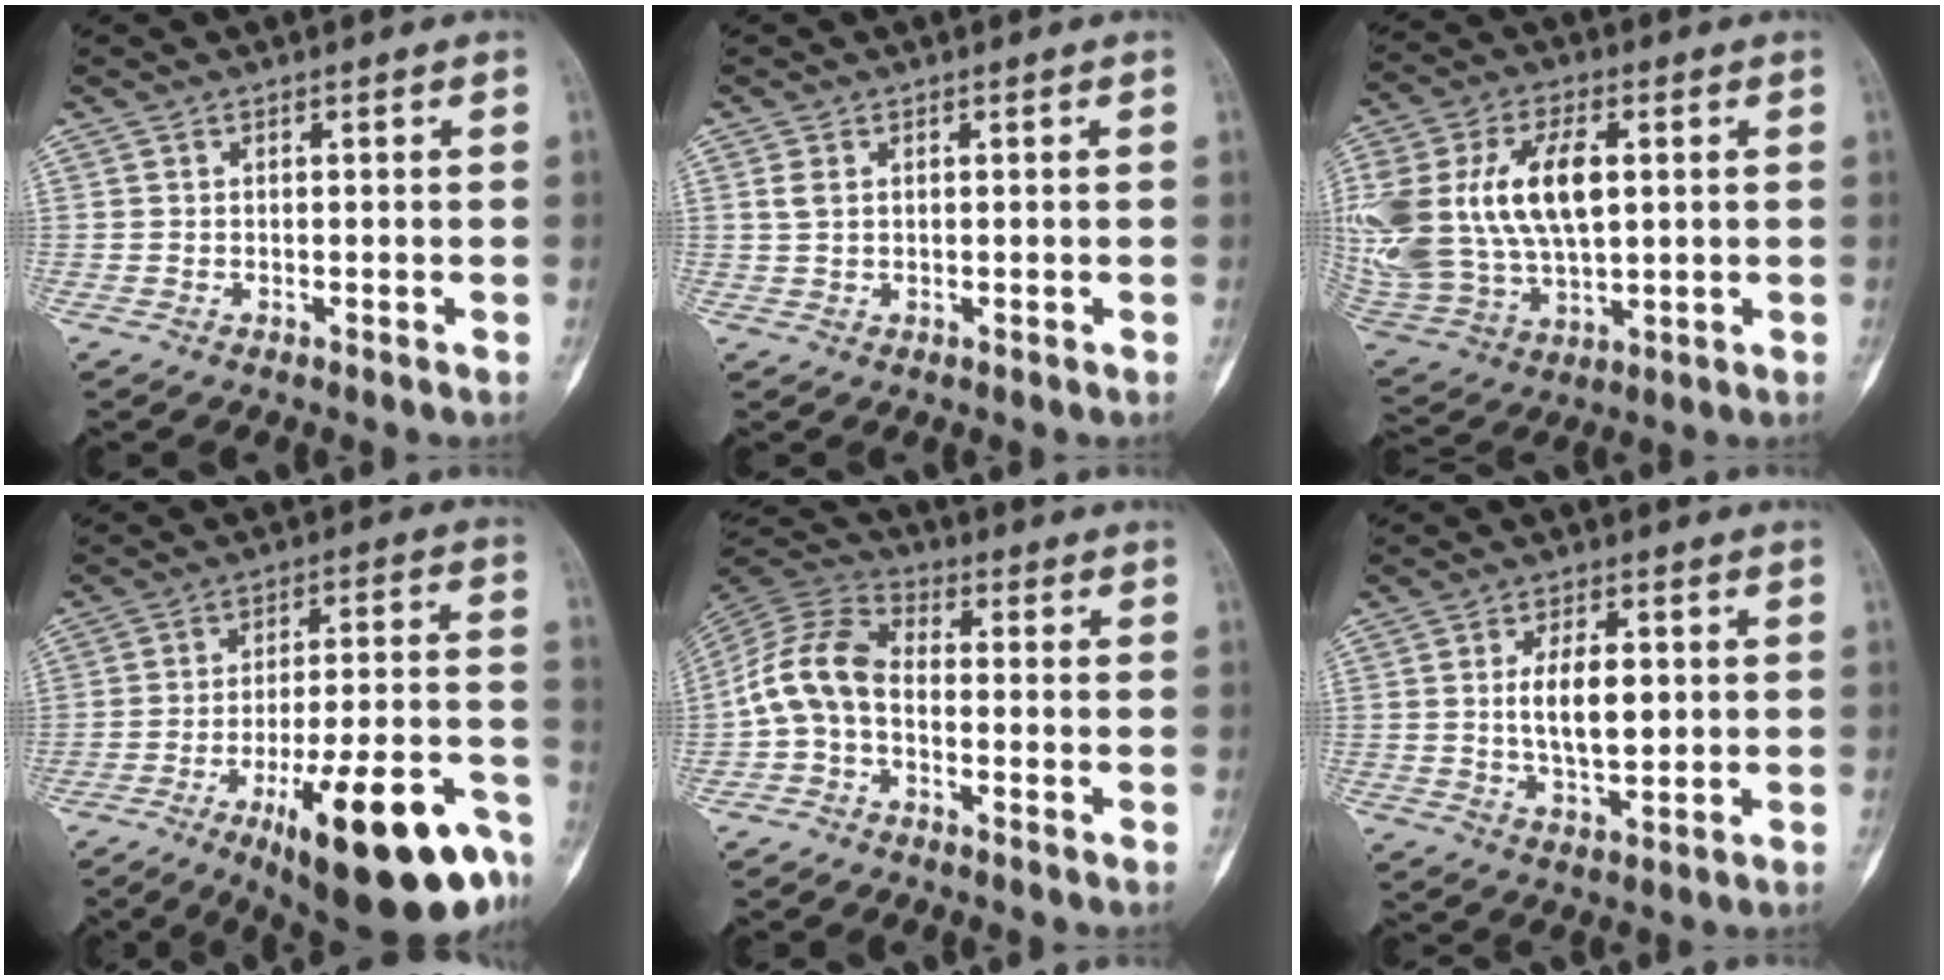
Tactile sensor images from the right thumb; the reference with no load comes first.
{"total": 2.1, "force": [0.6, 1.4, 1.5], "torque": [-0.036, 0.003, 0.014]}
{"total": 24.8, "force": [4.3, 14.5, 19.7], "torque": [-0.434, 0.005, 0.090]}
{"total": 24.3, "force": [-13.1, 6.4, 19.3], "torque": [-0.223, 0.072, -0.189]}
{"total": 9.6, "force": [-1.9, 6.1, 7.1], "torque": [-0.140, 0.033, -0.054]}
{"total": 8.7, "force": [0.8, 4.3, 7.6], "torque": [-0.116, -0.008, 0.017]}